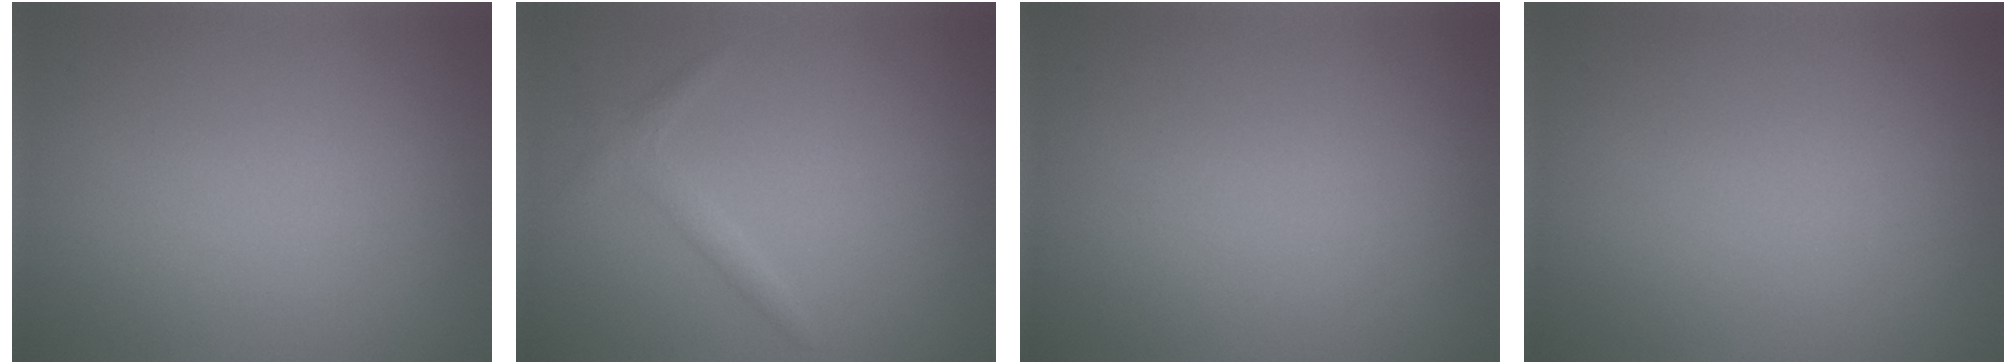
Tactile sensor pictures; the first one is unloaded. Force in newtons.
{"total": 1.3, "press": 1.3, "slide": 0.0}
{"total": 0.0}
{"total": 0.0}